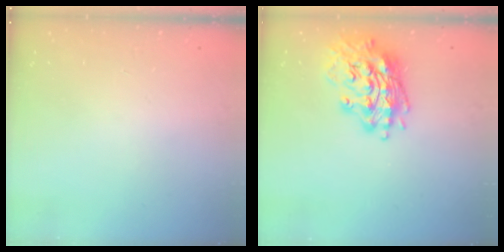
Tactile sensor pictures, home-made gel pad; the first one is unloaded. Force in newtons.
{"total": 17.1, "press": 16.9, "slide": 2.4}